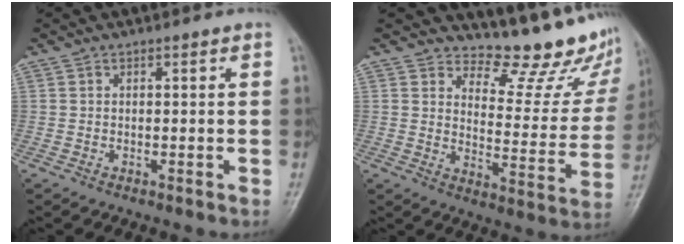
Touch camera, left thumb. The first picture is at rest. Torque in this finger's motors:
{"motor_torque": [0.25, 0.01, -0.44, -0.61, 0.01]}